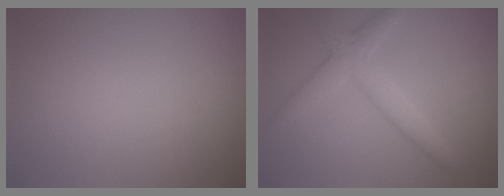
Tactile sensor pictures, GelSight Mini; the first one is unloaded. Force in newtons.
{"total": 3.4, "press": 3.4, "slide": 0.1}